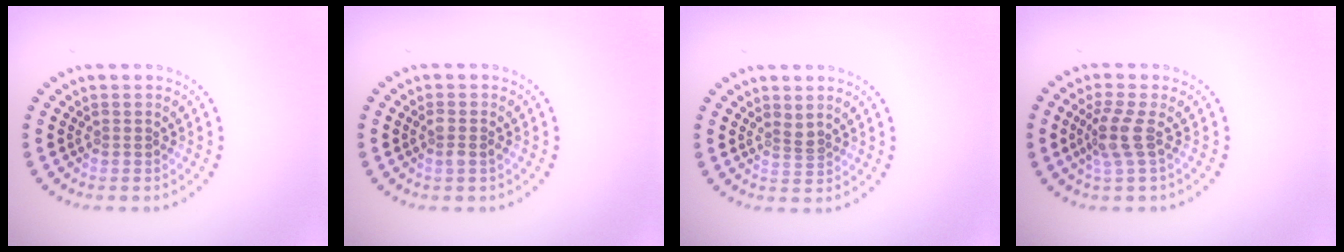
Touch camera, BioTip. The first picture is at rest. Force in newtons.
{"total": 1.4, "press": 1.2, "slide": 0.7}
{"total": 0.9, "press": 0.6, "slide": 0.7}
{"total": 2.5, "press": 1.9, "slide": 1.6}